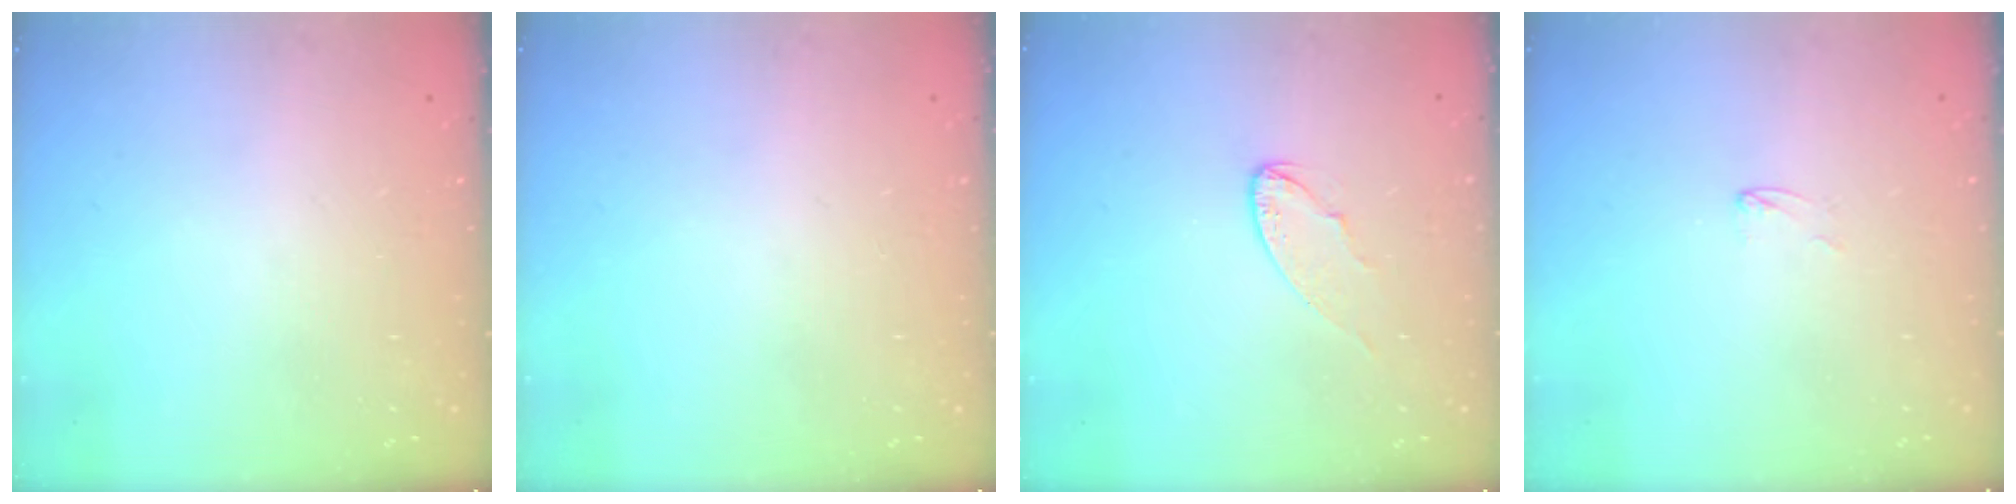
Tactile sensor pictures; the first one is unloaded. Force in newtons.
{"total": 0.0}
{"total": 6.4, "press": 6.4, "slide": 0.4}
{"total": 1.7, "press": 1.6, "slide": 0.1}